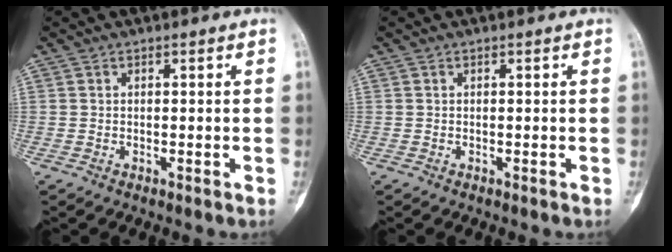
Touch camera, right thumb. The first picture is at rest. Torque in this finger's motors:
{"motor_torque": [0.00, 0.00, 0.06, 0.04, 0.00]}